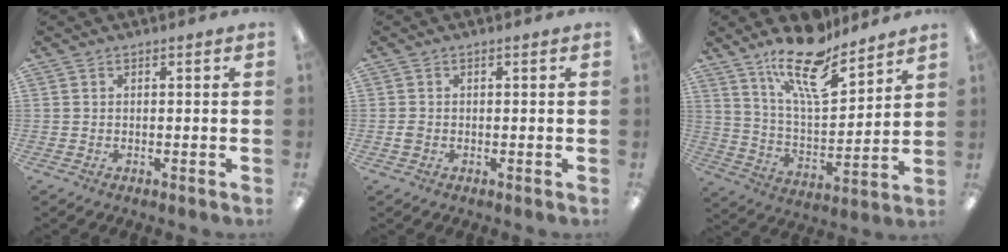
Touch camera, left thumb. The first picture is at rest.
{"total": 1.1, "force": [-0.2, 0.9, 0.6], "torque": [-0.012, 0.003, -0.006]}
{"total": 17.5, "force": [13.1, 5.8, 10.0], "torque": [-0.172, -0.077, 0.223]}